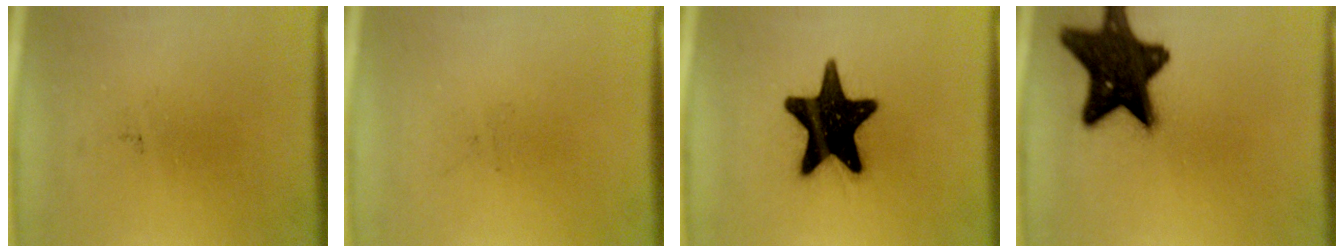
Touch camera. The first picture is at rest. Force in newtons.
{"total": 0.0}
{"total": 19.6}
{"total": 16.7}